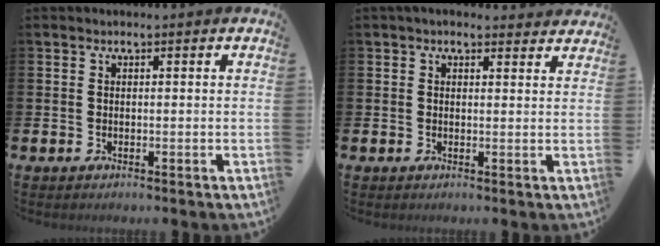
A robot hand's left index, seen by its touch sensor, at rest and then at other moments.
{"total": 2.0, "force": [1.9, 0.5, 0.4], "torque": [0.003, -0.010, 0.032]}